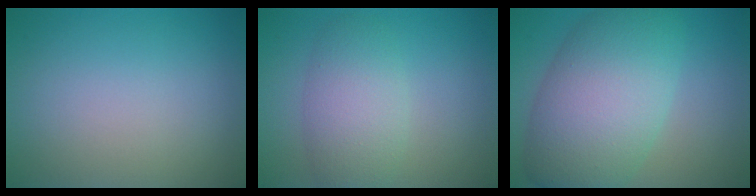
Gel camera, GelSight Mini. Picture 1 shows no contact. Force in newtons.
{"total": 4.4, "press": 4.4, "slide": 0.1}
{"total": 10.3, "press": 10.3, "slide": 0.5}